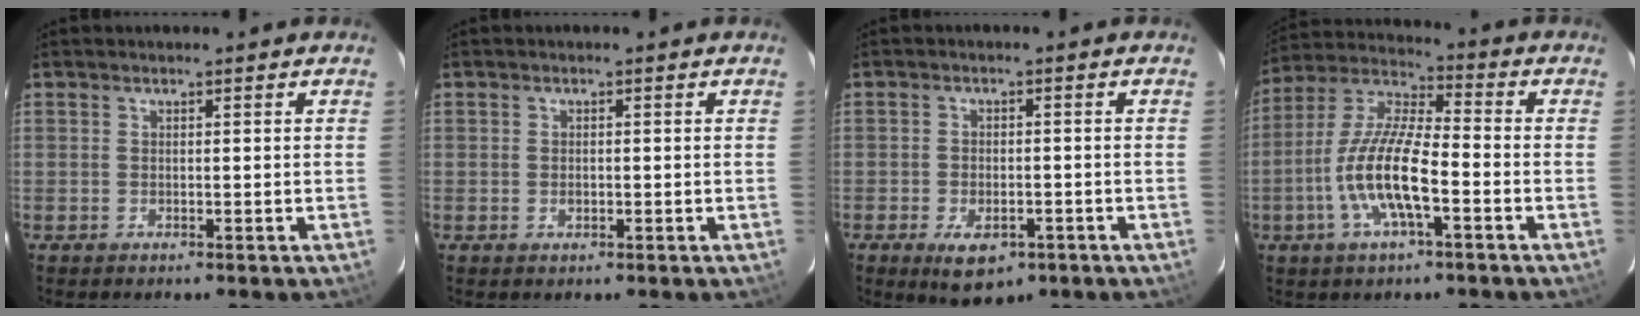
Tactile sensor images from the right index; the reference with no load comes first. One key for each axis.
{"total": 1.2, "fx": -0.2, "fy": 0.9, "fz": 0.7, "tx": -0.010, "ty": 0.002, "tz": -0.003}
{"total": 7.5, "fx": -4.0, "fy": 4.1, "fz": 4.8, "tx": -0.096, "ty": -0.013, "tz": -0.056}
{"total": 13.8, "fx": -4.7, "fy": 3.7, "fz": 12.4, "tx": -0.256, "ty": -0.002, "tz": -0.093}